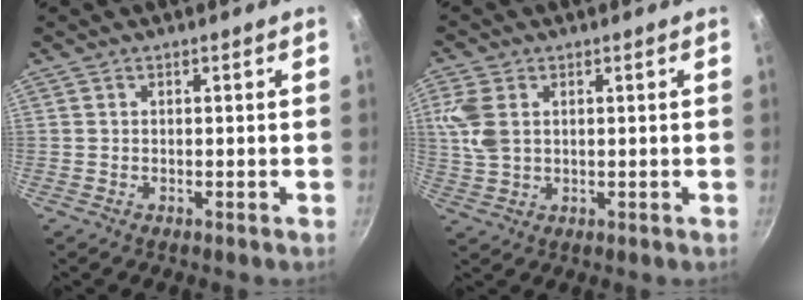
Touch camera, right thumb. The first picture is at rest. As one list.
[{"total": 6.7, "force": [1.6, 4.5, 4.7], "torque": [-0.105, 0.003, 0.034]}]